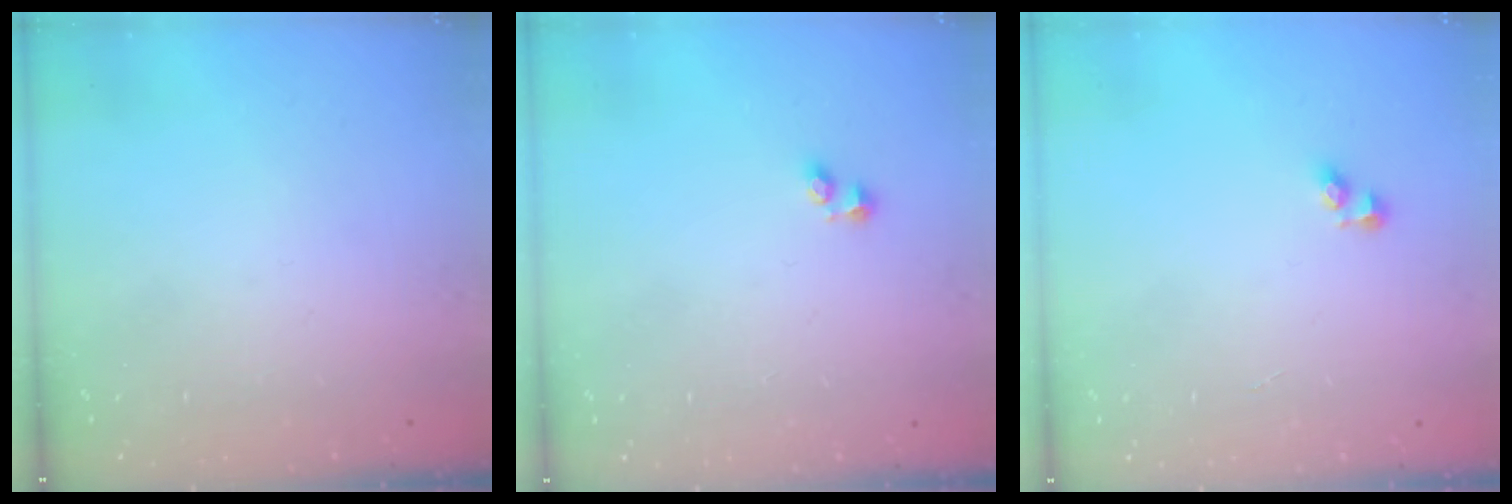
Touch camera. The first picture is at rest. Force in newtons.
{"total": 1.9, "press": 1.9, "slide": 0.5}
{"total": 2.0, "press": 2.0, "slide": 0.3}